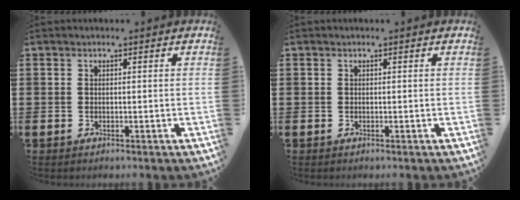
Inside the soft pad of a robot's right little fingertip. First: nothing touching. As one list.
[{"total": 0.0}]